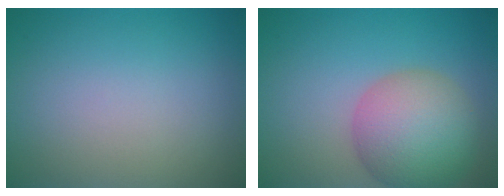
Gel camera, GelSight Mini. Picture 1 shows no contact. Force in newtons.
{"total": 7.8, "press": 7.8, "slide": 0.3}